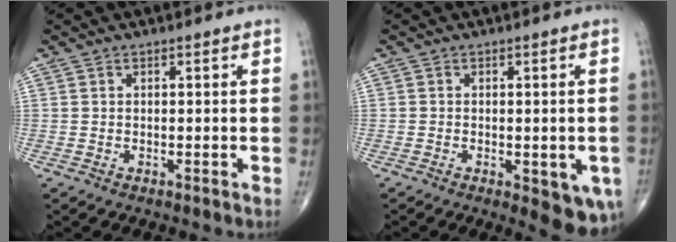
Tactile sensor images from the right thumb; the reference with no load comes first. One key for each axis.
{"total": 7.9, "fx": -2.7, "fy": 3.1, "fz": 6.8, "tx": -0.067, "ty": -0.007, "tz": -0.029}